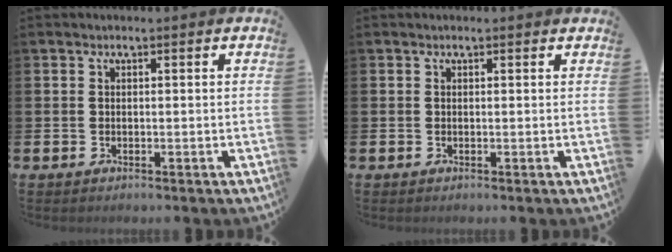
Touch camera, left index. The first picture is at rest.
{"total": 0.0}